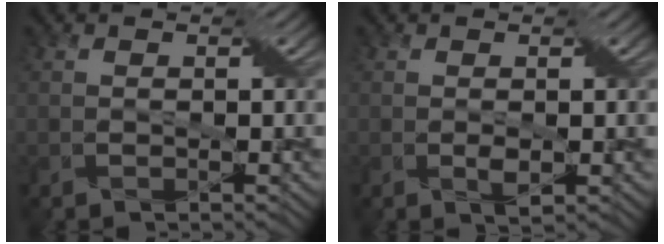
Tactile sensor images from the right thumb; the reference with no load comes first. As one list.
[{"total": 1.3, "force": [-0.1, 0.6, 1.1], "torque": [-0.022, -0.002, 0.002]}]